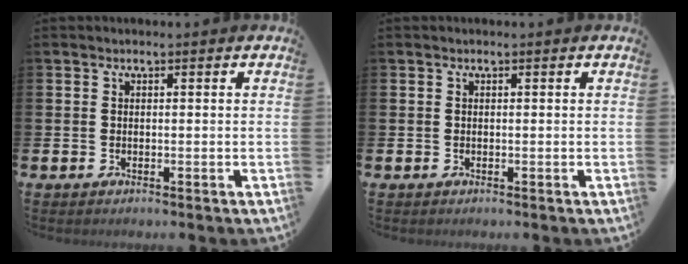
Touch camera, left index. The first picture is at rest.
{"total": 0.0}